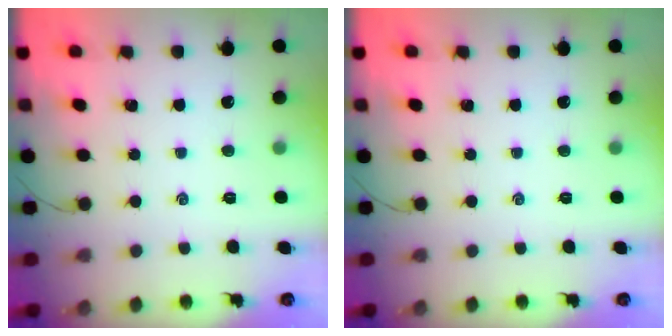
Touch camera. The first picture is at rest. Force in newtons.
{"total": 0.0}